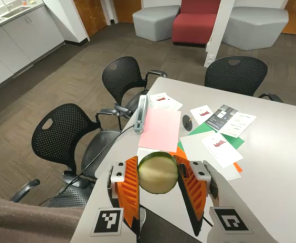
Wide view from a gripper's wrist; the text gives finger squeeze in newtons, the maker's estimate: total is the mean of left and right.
{"total": 12.0, "left": 12.1, "right": 11.8}